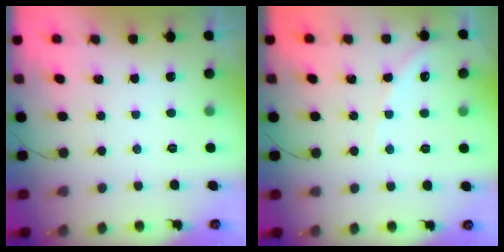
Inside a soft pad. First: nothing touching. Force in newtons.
{"total": 6.0, "press": 6.0, "slide": 0.6}